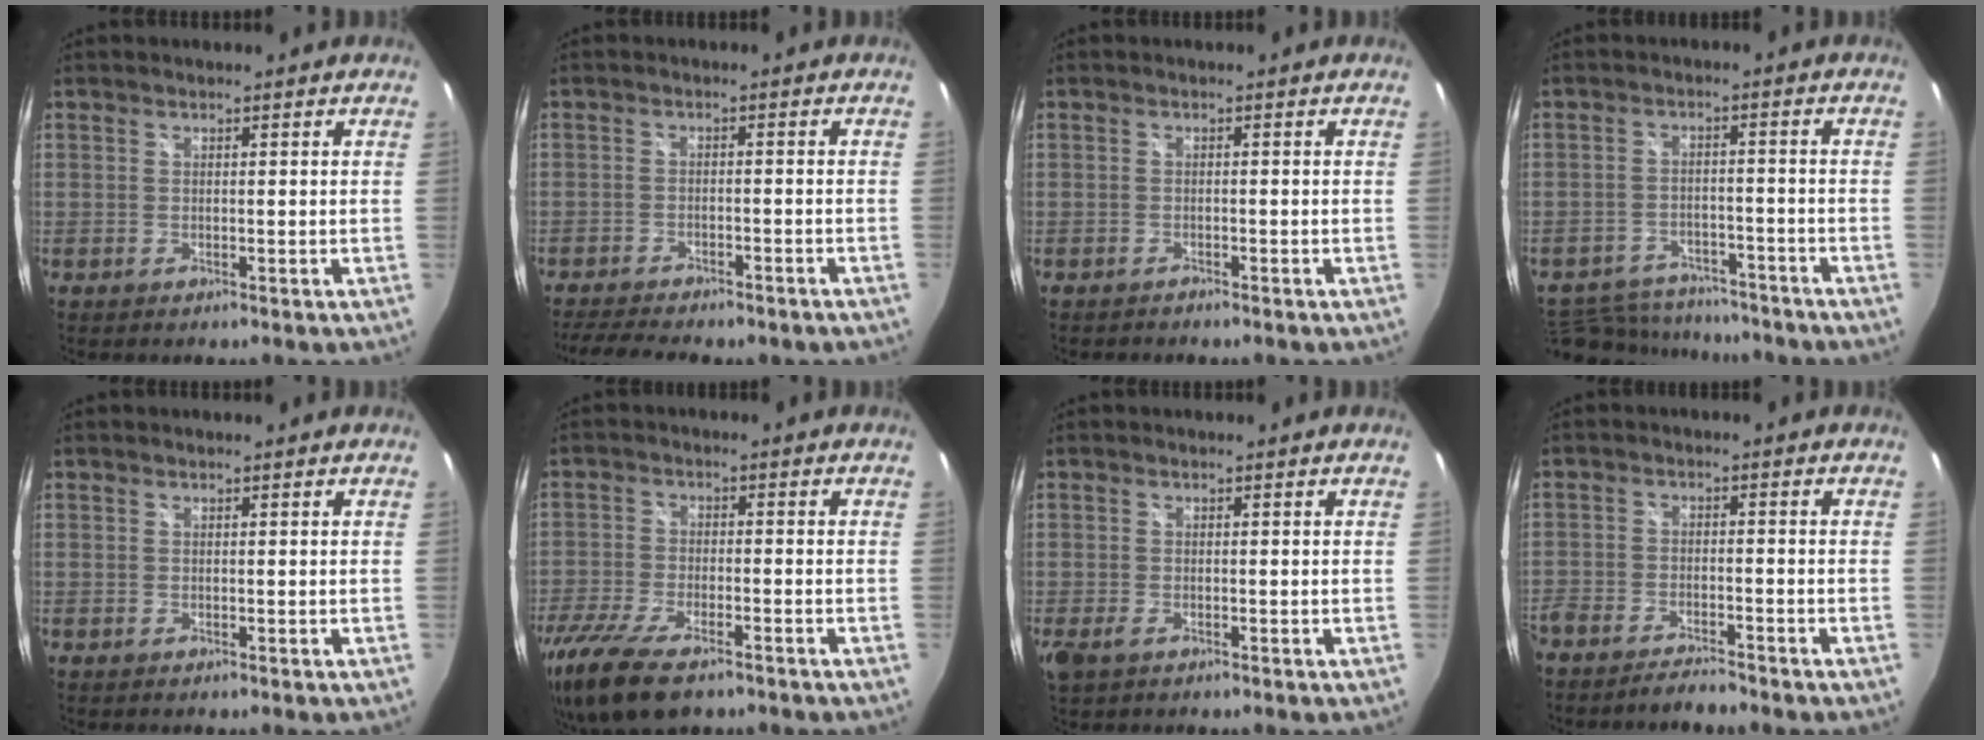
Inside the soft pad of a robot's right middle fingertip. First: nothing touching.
{"total": 10.9, "force": [-9.1, 3.2, 5.0], "torque": [-0.115, -0.024, -0.135]}
{"total": 1.1, "force": [-1.1, 0.3, 0.2], "torque": [-0.007, -0.004, -0.018]}
{"total": 16.3, "force": [-13.6, 7.1, 5.6], "torque": [-0.137, 0.008, -0.186]}
{"total": 0.0}
{"total": 14.6, "force": [-10.2, 5.5, 8.9], "torque": [-0.207, -0.051, -0.185]}
{"total": 3.1, "force": [-1.7, 1.6, 2.0], "torque": [-0.041, -0.012, -0.029]}
{"total": 7.0, "force": [-6.4, 1.6, 2.4], "torque": [-0.072, -0.012, -0.108]}